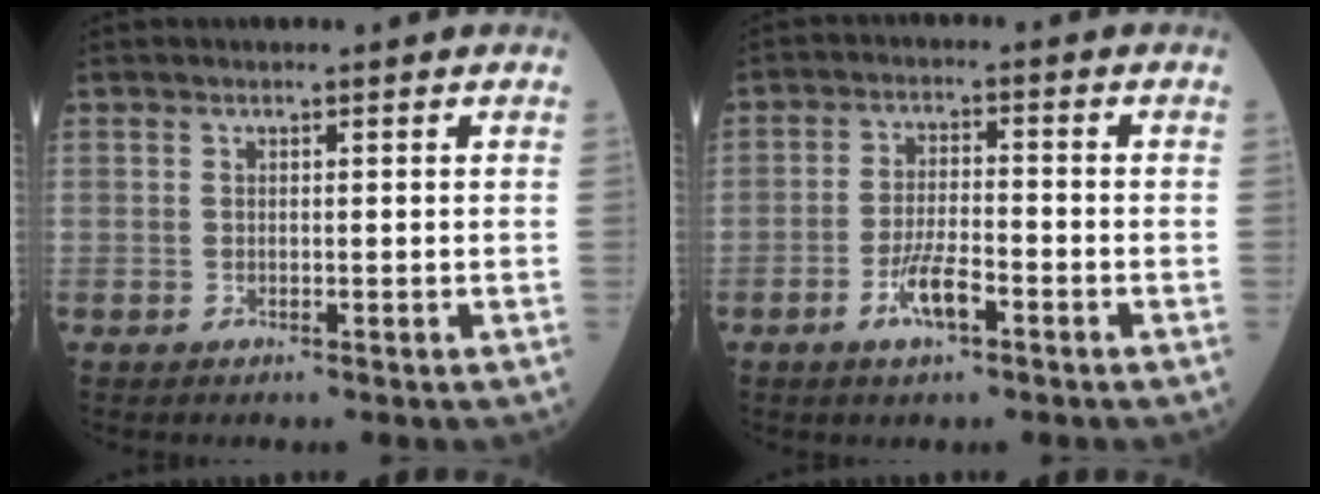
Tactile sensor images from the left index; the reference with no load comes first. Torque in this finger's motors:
{"motor_torque": [0.64, 0.35, 0.14, 0.04]}